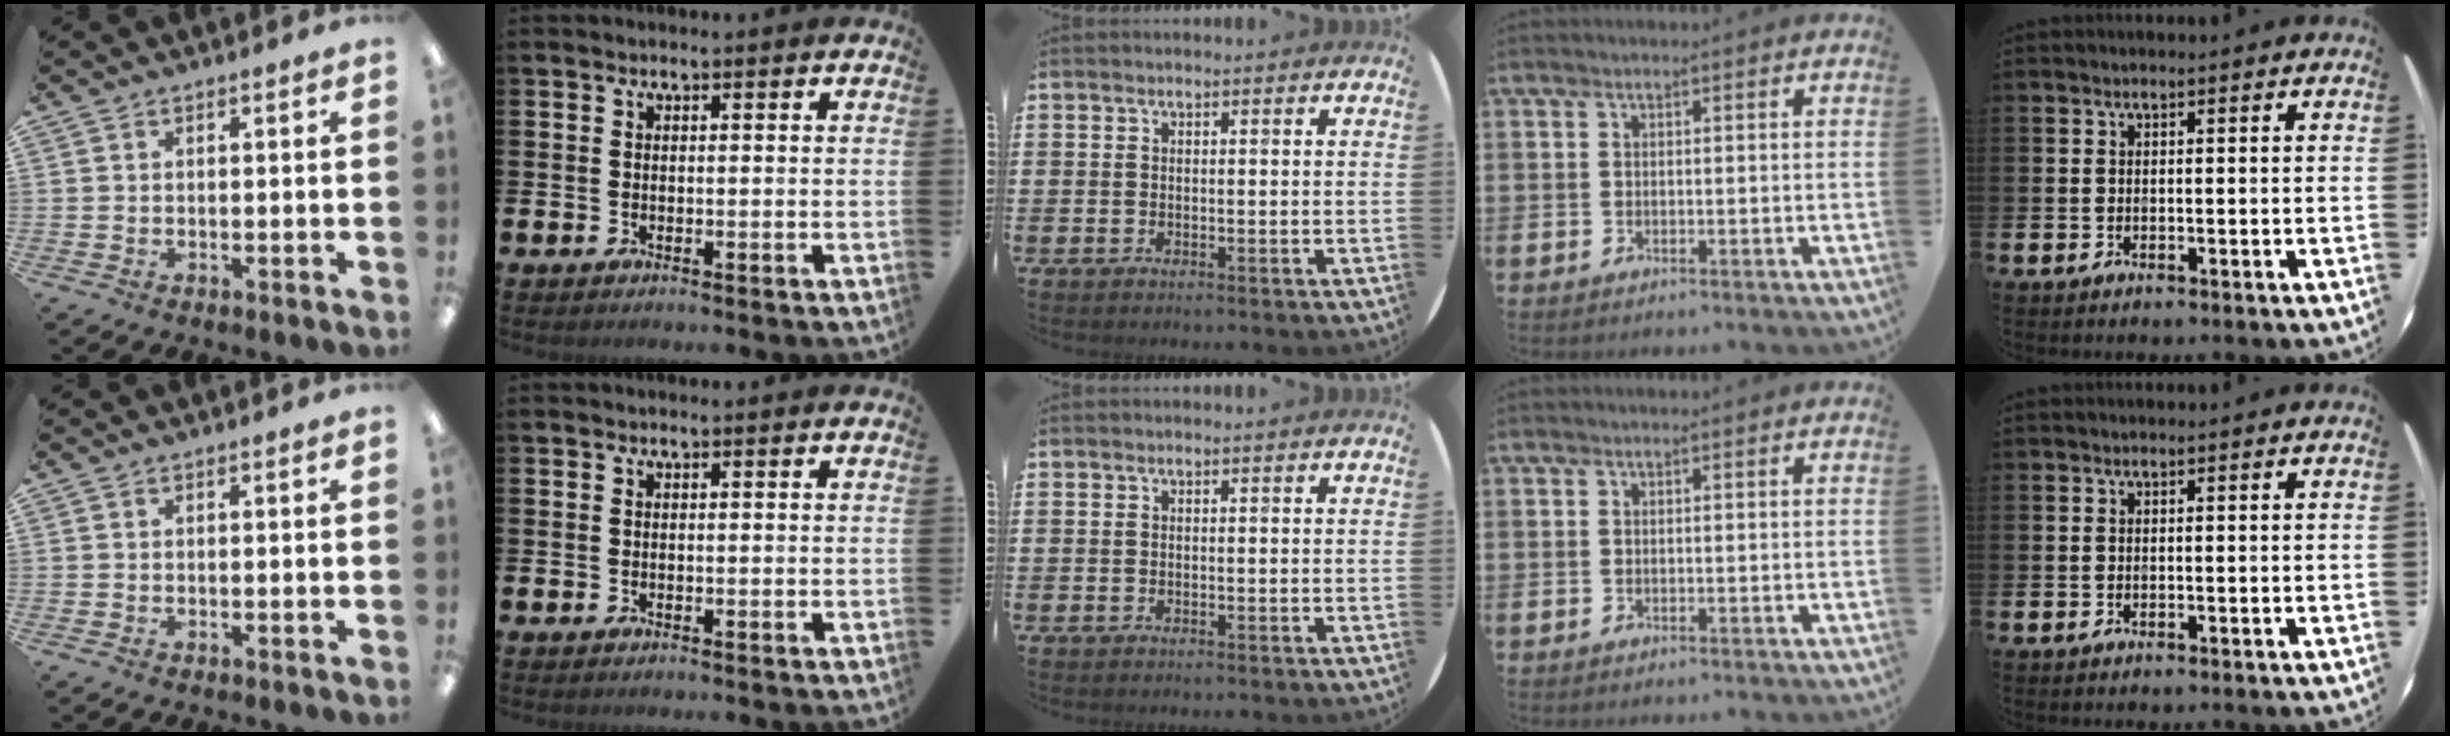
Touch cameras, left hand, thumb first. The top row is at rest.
{}